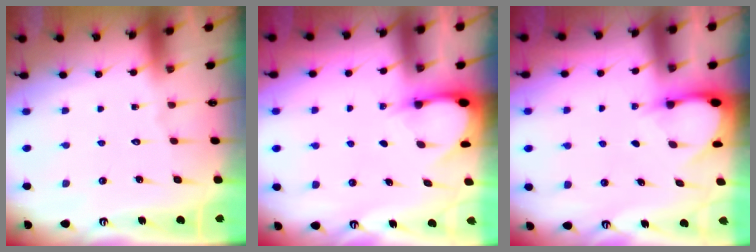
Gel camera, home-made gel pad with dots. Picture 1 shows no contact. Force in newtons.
{"total": 3.1, "press": 3.1, "slide": 0.3}
{"total": 2.9, "press": 2.9, "slide": 0.3}